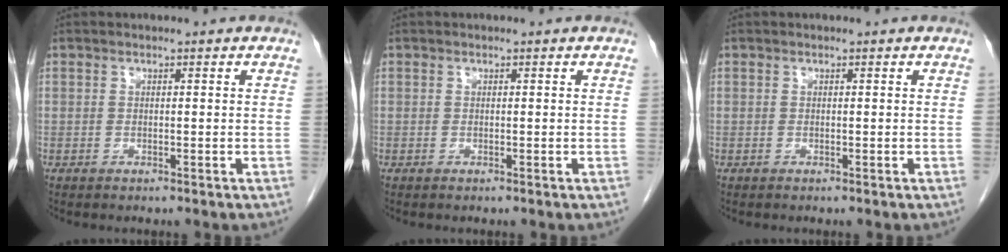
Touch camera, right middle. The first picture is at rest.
{"total": 0.0}
{"total": 0.0}